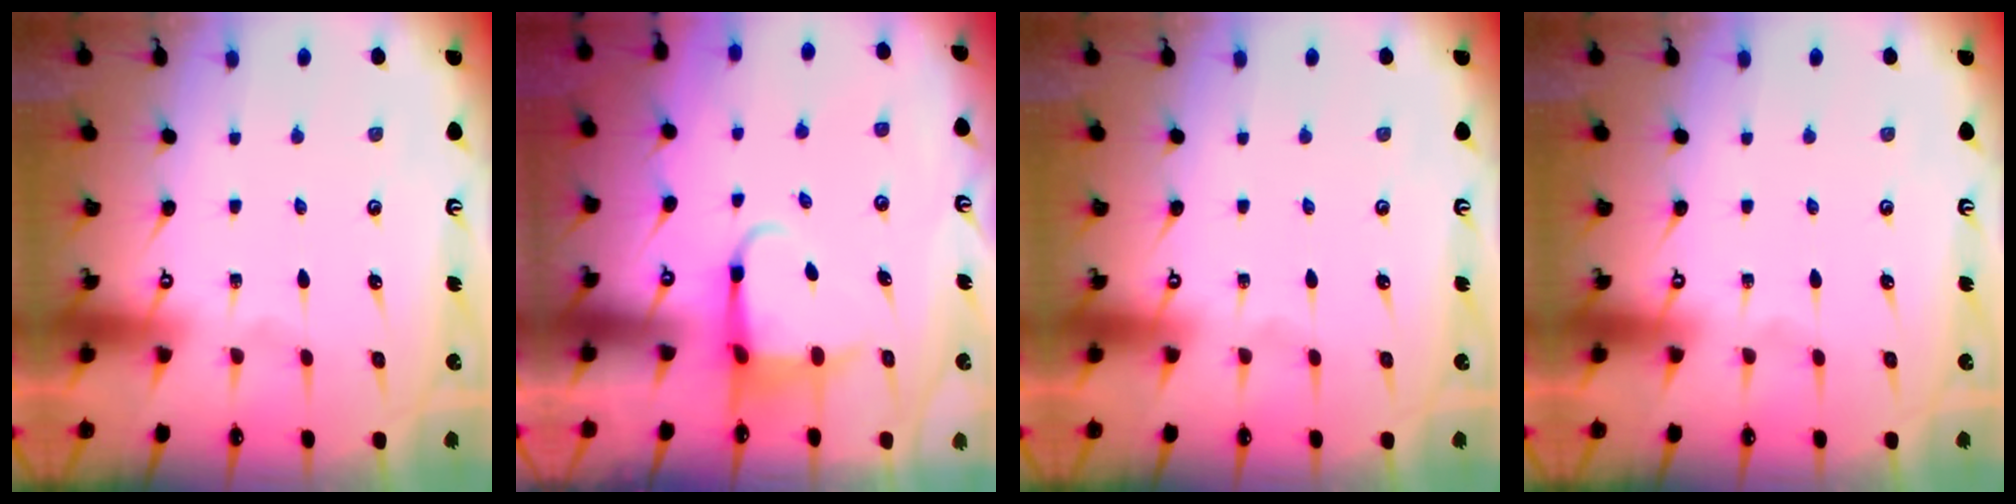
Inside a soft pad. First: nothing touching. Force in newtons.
{"total": 4.0, "press": 3.9, "slide": 0.5}
{"total": 0.0}
{"total": 0.0}